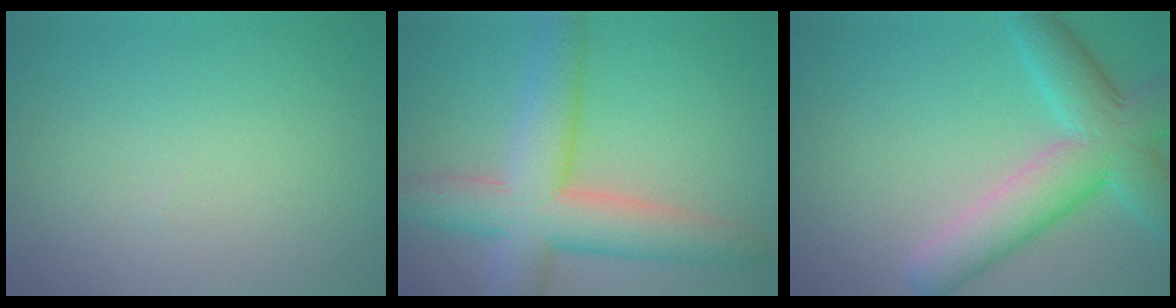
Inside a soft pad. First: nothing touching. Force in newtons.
{"total": 8.9, "press": 8.9, "slide": 0.4}
{"total": 7.8, "press": 7.8, "slide": 0.5}